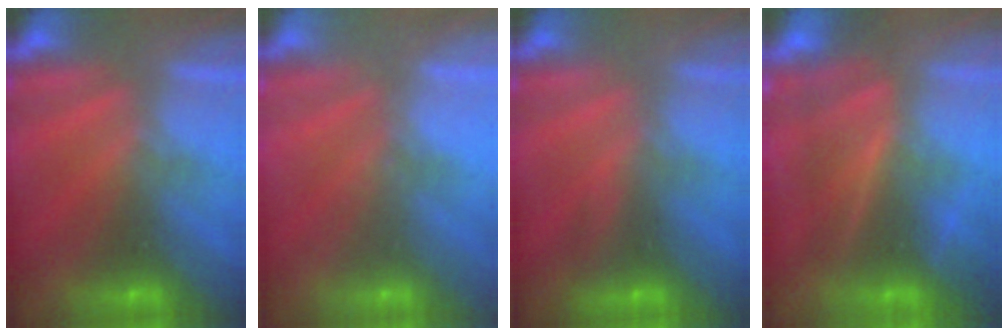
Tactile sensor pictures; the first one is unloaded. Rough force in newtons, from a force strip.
{"total": 1.9}
{"total": 2.8}
{"total": 4.1}